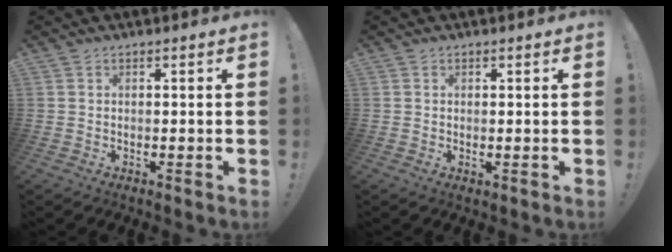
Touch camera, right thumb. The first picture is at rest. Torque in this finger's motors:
{"motor_torque": [-0.21, -0.15, 0.19, -0.24, 0.05]}